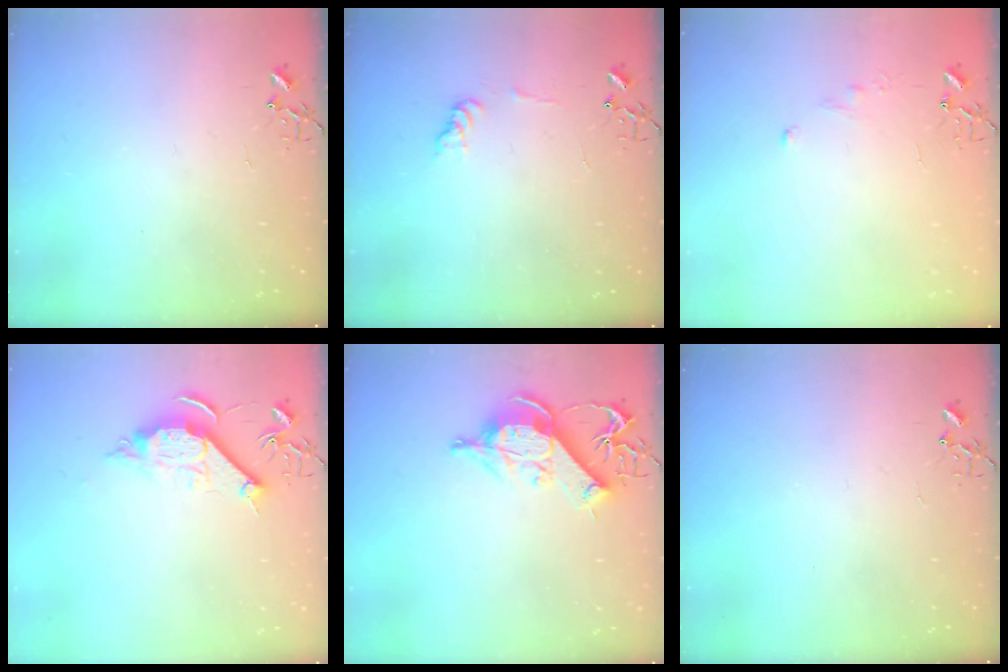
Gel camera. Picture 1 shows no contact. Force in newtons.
{"total": 6.1, "press": 6.1, "slide": 0.4}
{"total": 3.7, "press": 3.7, "slide": 0.4}
{"total": 9.8, "press": 9.8, "slide": 0.4}
{"total": 12.3, "press": 12.1, "slide": 2.0}
{"total": 0.0}